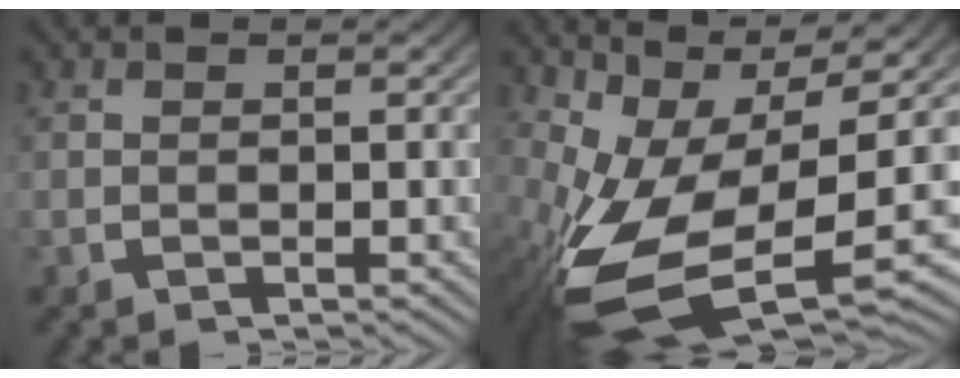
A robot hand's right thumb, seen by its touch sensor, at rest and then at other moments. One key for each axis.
{"total": 14.7, "fx": -1.7, "fy": 7.8, "fz": 12.3, "tx": -0.250, "ty": -0.052, "tz": 0.001}